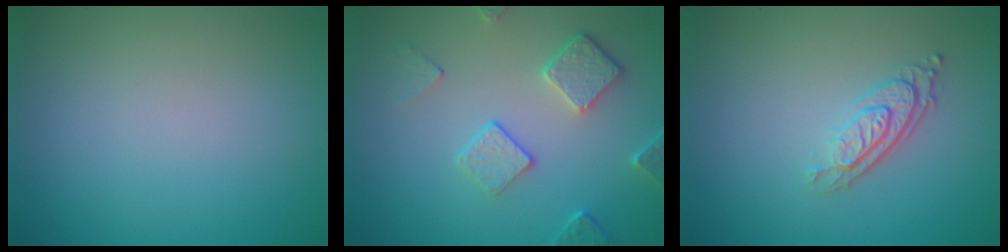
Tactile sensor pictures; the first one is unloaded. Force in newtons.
{"total": 3.8, "press": 3.2, "slide": 2.0}
{"total": 3.0, "press": 2.2, "slide": 2.0}